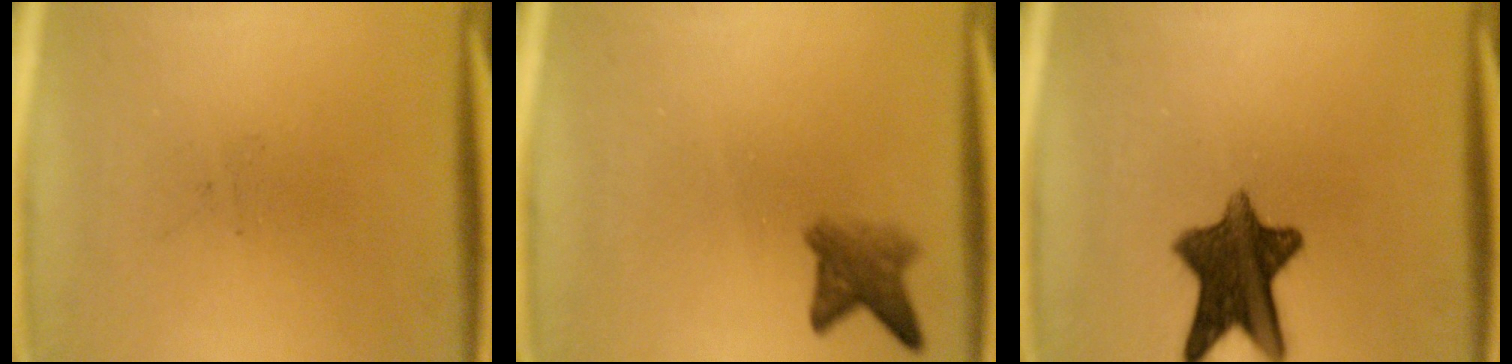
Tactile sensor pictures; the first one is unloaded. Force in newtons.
{"total": 3.4}
{"total": 10.9}